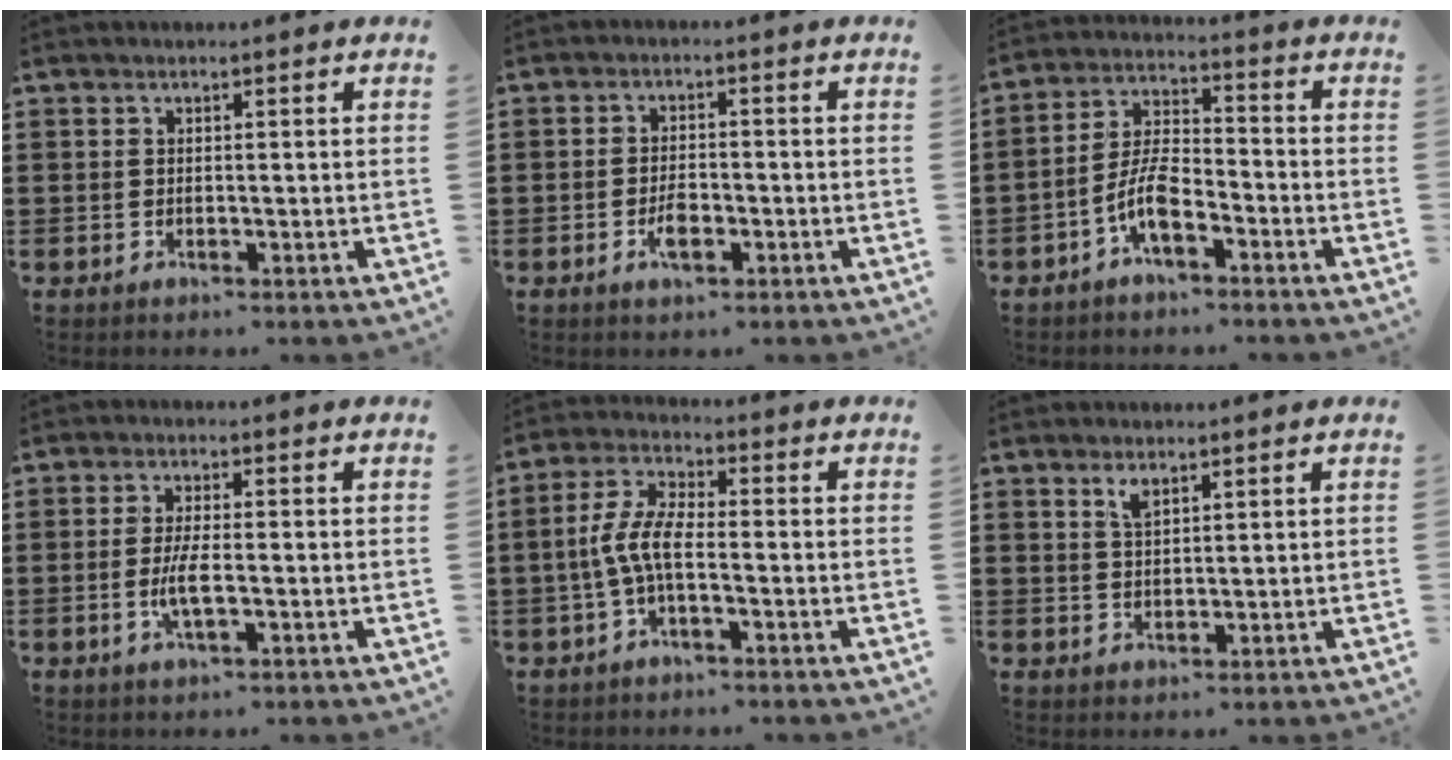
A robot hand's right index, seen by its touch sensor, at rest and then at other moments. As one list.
[{"total": 3.4, "force": [-1.3, 1.4, 2.8], "torque": [-0.058, -0.003, -0.024]}, {"total": 6.7, "force": [-3.5, 2.4, 5.1], "torque": [-0.122, -0.002, -0.072]}, {"total": 4.0, "force": [-1.0, 1.0, 3.8], "torque": [-0.086, -0.006, -0.024]}, {"total": 6.1, "force": [-1.5, 2.1, 5.5], "torque": [-0.131, -0.007, -0.036]}, {"total": 2.2, "force": [1.6, 0.8, 1.3], "torque": [-0.030, 0.003, 0.028]}]